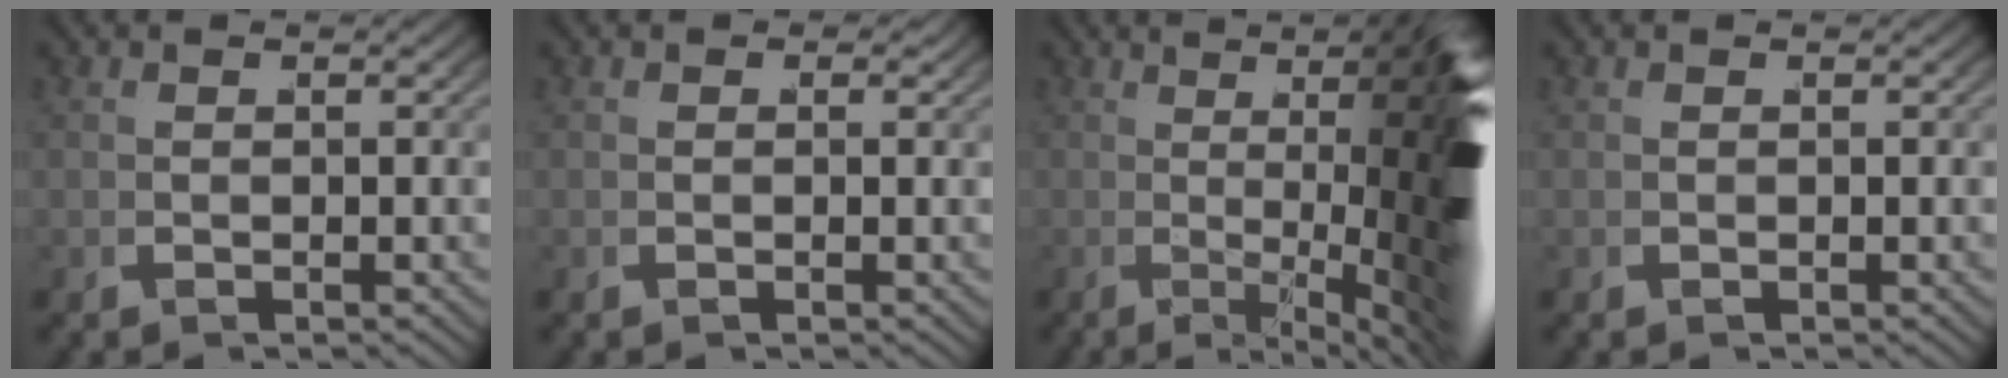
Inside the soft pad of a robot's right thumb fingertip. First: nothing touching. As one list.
[{"total": 0.6, "force": [0.4, 0.5, 0.2], "torque": [-0.003, 0.000, 0.002]}, {"total": 18.1, "force": [0.7, 5.4, 17.3], "torque": [-0.226, -0.021, 0.022]}, {"total": 0.0}]